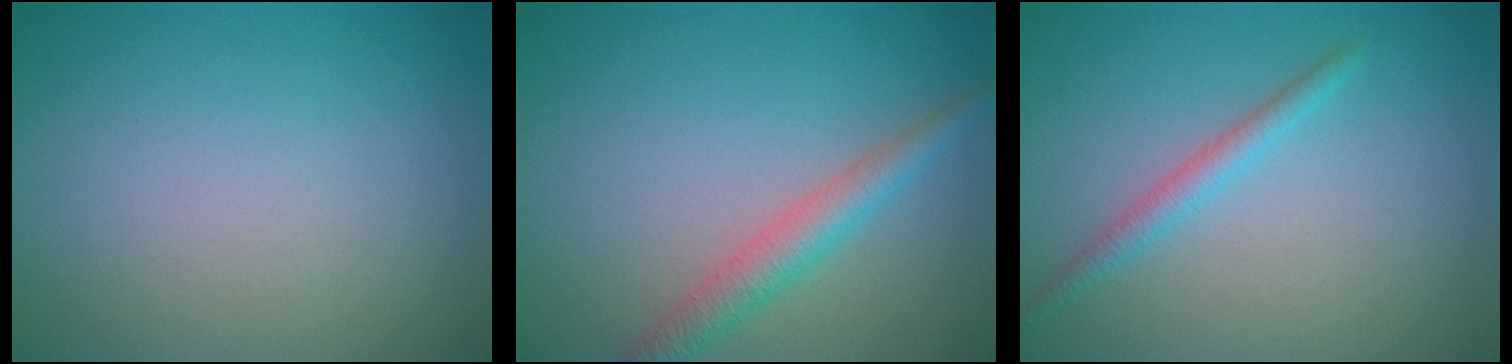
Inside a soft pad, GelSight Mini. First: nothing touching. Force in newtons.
{"total": 3.1, "press": 3.1, "slide": 0.2}
{"total": 1.8, "press": 1.8, "slide": 0.1}